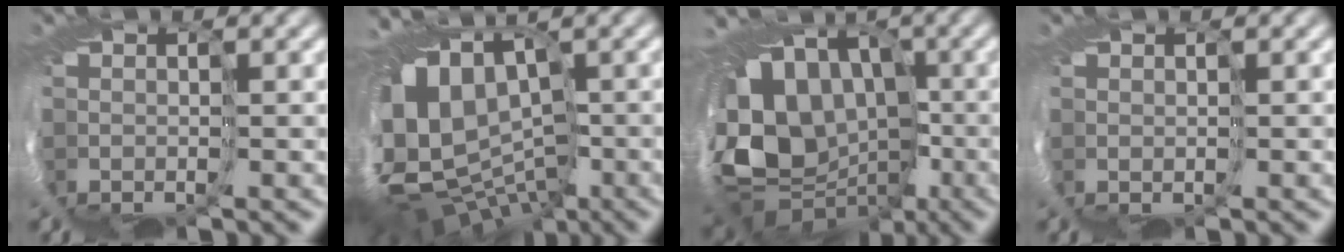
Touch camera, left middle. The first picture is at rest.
{"total": 10.5, "force": [-2.3, 7.4, 7.0], "torque": [-0.136, -0.015, -0.005]}
{"total": 11.8, "force": [-0.7, 10.1, 6.2], "torque": [-0.131, -0.013, -0.006]}
{"total": 0.9, "force": [0.6, 0.5, 0.3], "torque": [-0.010, 0.009, 0.011]}